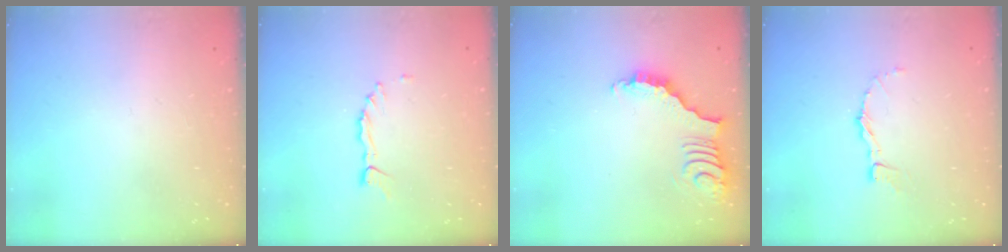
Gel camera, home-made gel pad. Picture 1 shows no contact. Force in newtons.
{"total": 0.8, "press": 0.8, "slide": 0.1}
{"total": 3.7, "press": 3.6, "slide": 0.6}
{"total": 3.3, "press": 3.3, "slide": 0.4}